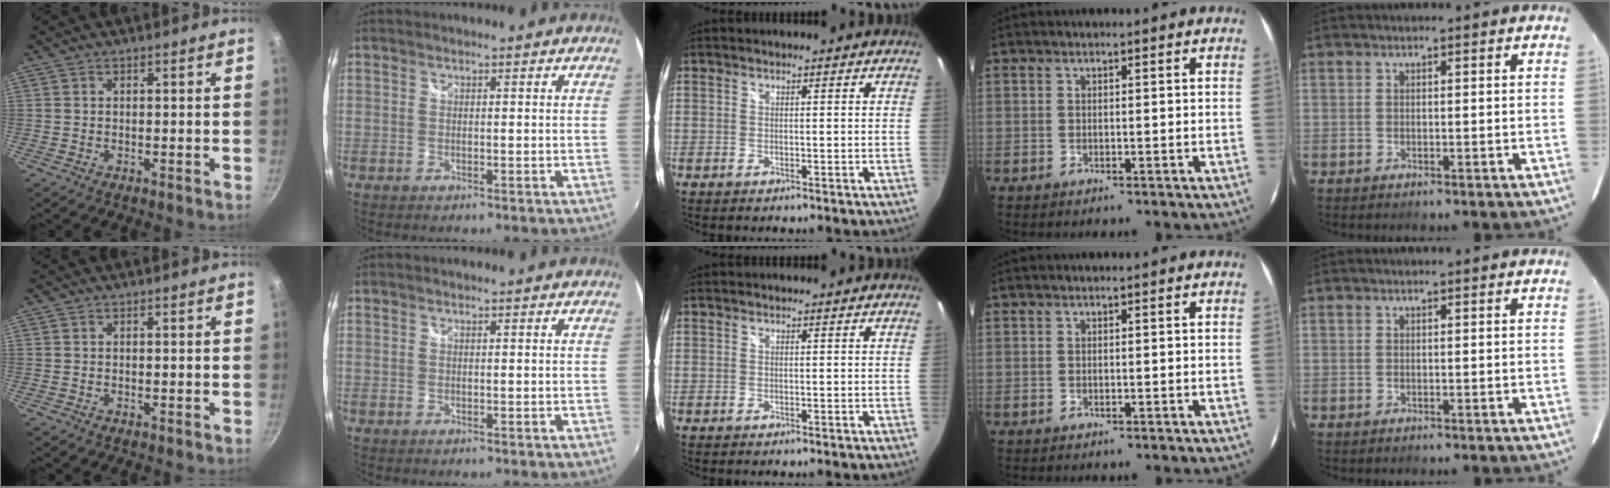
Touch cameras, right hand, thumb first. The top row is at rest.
{}